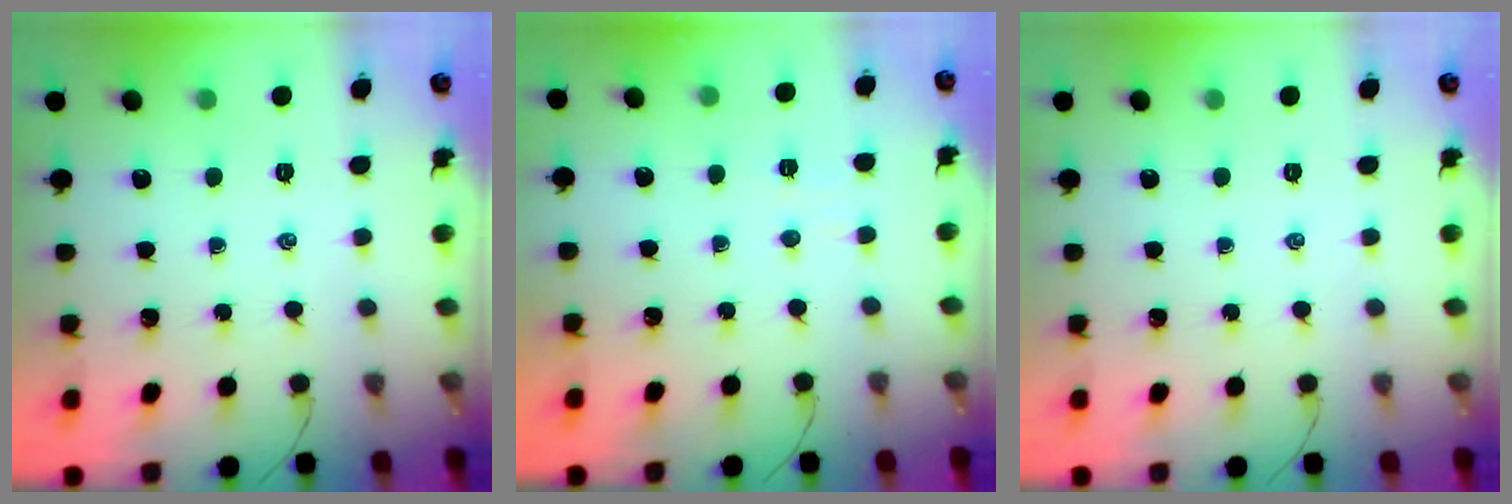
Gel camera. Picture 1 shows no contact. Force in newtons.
{"total": 2.2, "press": 2.1, "slide": 0.7}
{"total": 0.0}